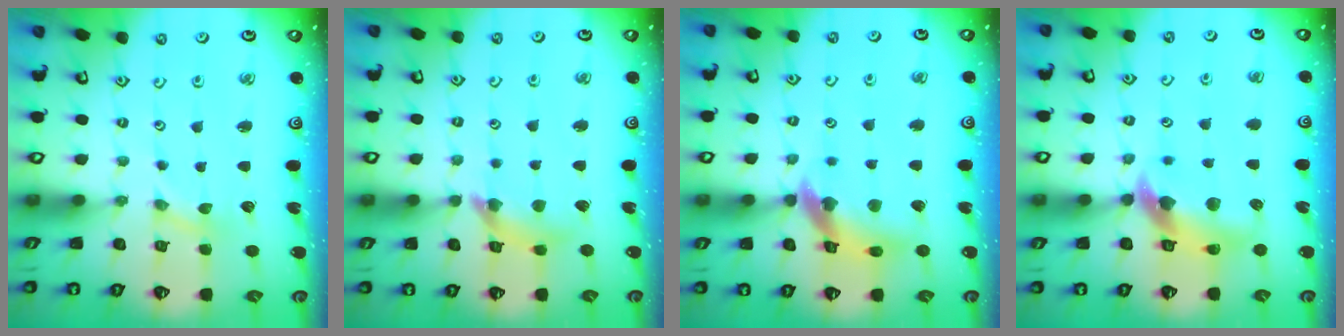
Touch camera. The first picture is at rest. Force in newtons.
{"total": 10.2, "press": 10.1, "slide": 1.3}
{"total": 13.9, "press": 13.8, "slide": 1.7}
{"total": 12.3, "press": 12.2, "slide": 1.8}